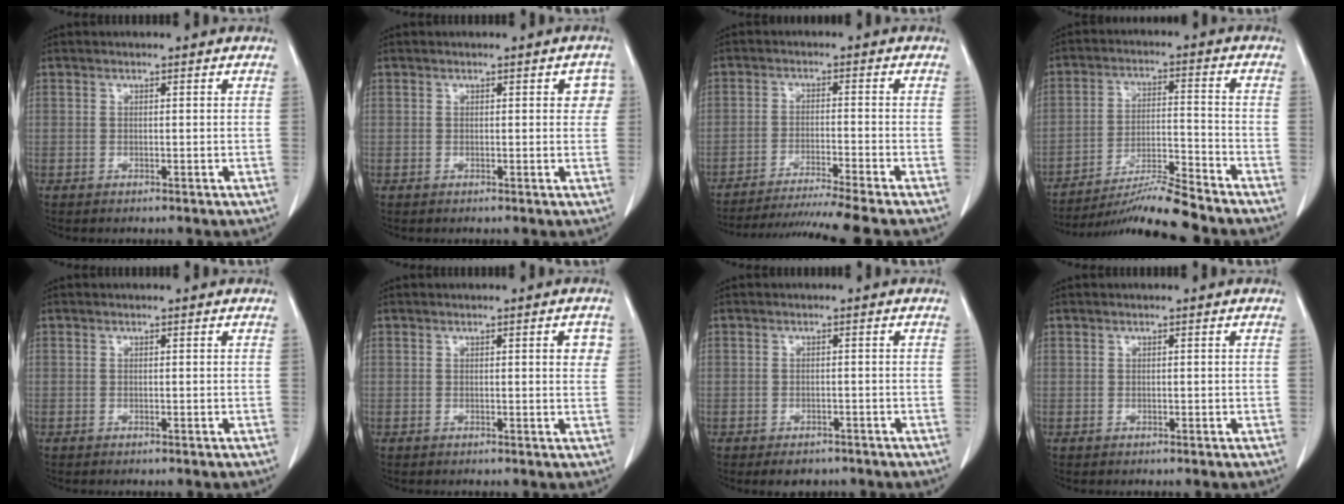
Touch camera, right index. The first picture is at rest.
{"total": 2.6, "force": [0.8, 1.3, 2.2], "torque": [-0.010, 0.009, 0.004]}
{"total": 13.4, "force": [-11.8, -2.5, 5.7], "torque": [-0.068, -0.031, -0.185]}
{"total": 11.3, "force": [-10.4, -1.5, 4.0], "torque": [-0.064, -0.005, -0.183]}
{"total": 0.0}
{"total": 2.5, "force": [0.8, 0.6, 2.3], "torque": [-0.022, 0.001, 0.006]}
{"total": 3.0, "force": [-2.2, 1.8, 1.0], "torque": [-0.009, 0.001, -0.026]}
{"total": 0.0}